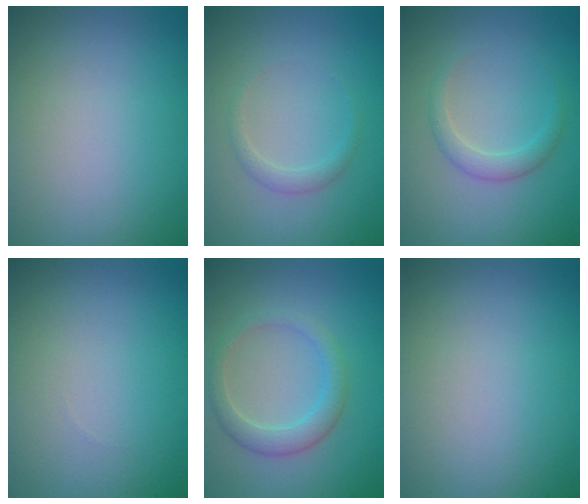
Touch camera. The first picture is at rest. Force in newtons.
{"total": 1.2, "press": 1.2, "slide": 0.1}
{"total": 1.7, "press": 1.7, "slide": 0.1}
{"total": 0.0}
{"total": 2.7, "press": 2.7, "slide": 0.1}
{"total": 0.0}